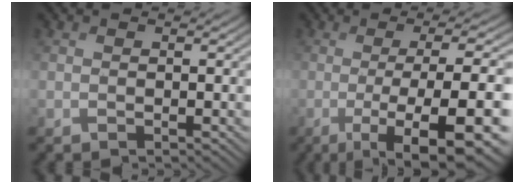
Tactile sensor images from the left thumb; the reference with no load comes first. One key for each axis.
{"total": 14.9, "fx": -3.3, "fy": 4.3, "fz": 13.9, "tx": -0.184, "ty": -0.004, "tz": -0.039}